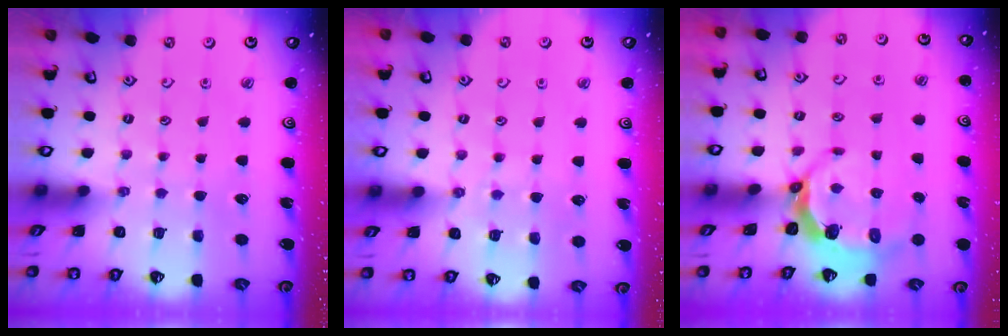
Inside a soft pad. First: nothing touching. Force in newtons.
{"total": 5.3, "press": 5.3, "slide": 0.6}
{"total": 4.8, "press": 3.6, "slide": 3.2}